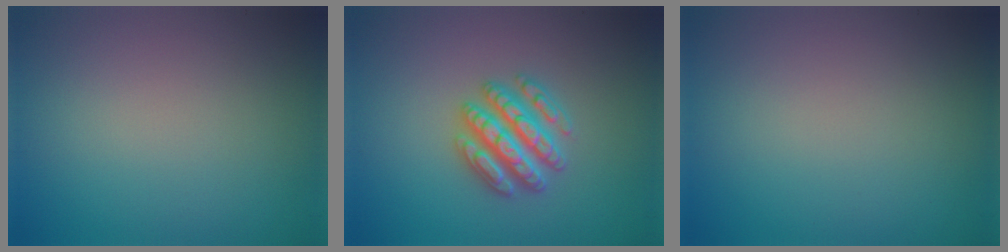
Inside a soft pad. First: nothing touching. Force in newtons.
{"total": 4.8, "press": 4.7, "slide": 0.8}
{"total": 0.0}